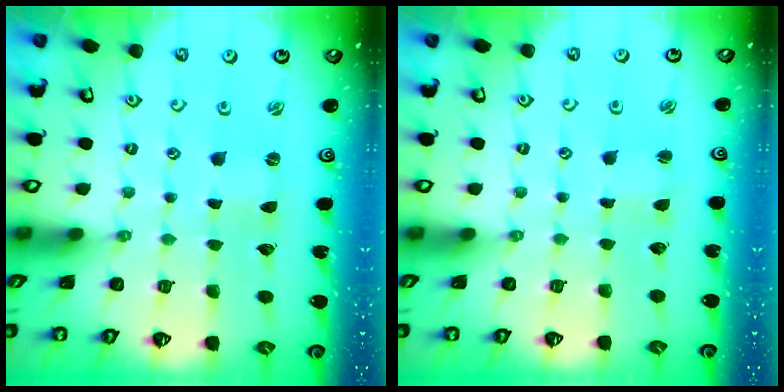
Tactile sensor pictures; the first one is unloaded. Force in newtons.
{"total": 1.8, "press": 1.7, "slide": 0.3}